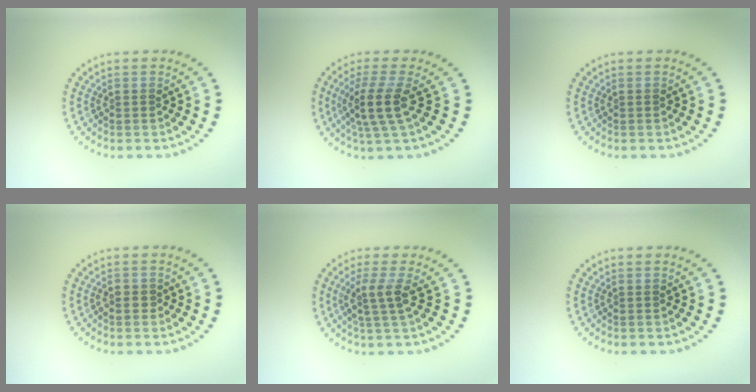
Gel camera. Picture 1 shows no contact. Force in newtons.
{"total": 3.6, "press": 2.8, "slide": 2.3}
{"total": 0.0}
{"total": 0.6, "press": 0.6, "slide": 0.3}
{"total": 2.5, "press": 1.9, "slide": 1.6}
{"total": 0.0}